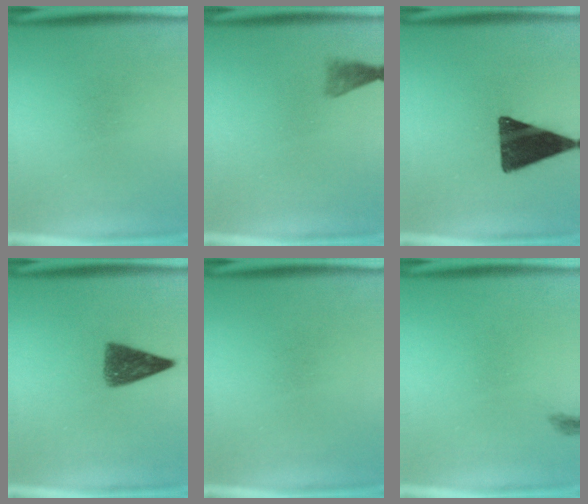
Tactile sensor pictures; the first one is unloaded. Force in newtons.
{"total": 1.9}
{"total": 14.9}
{"total": 6.8}
{"total": 0.0}
{"total": 0.7}